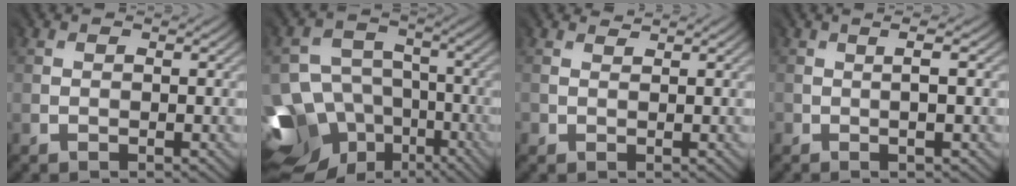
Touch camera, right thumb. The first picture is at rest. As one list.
[{"total": 13.3, "force": [-7.2, 10.0, 4.8], "torque": [-0.141, -0.019, -0.106]}, {"total": 0.7, "force": [0.5, 0.4, 0.3], "torque": [-0.005, 0.002, 0.008]}, {"total": 1.3, "force": [-0.2, -0.5, 1.2], "torque": [-0.023, 0.003, -0.005]}]